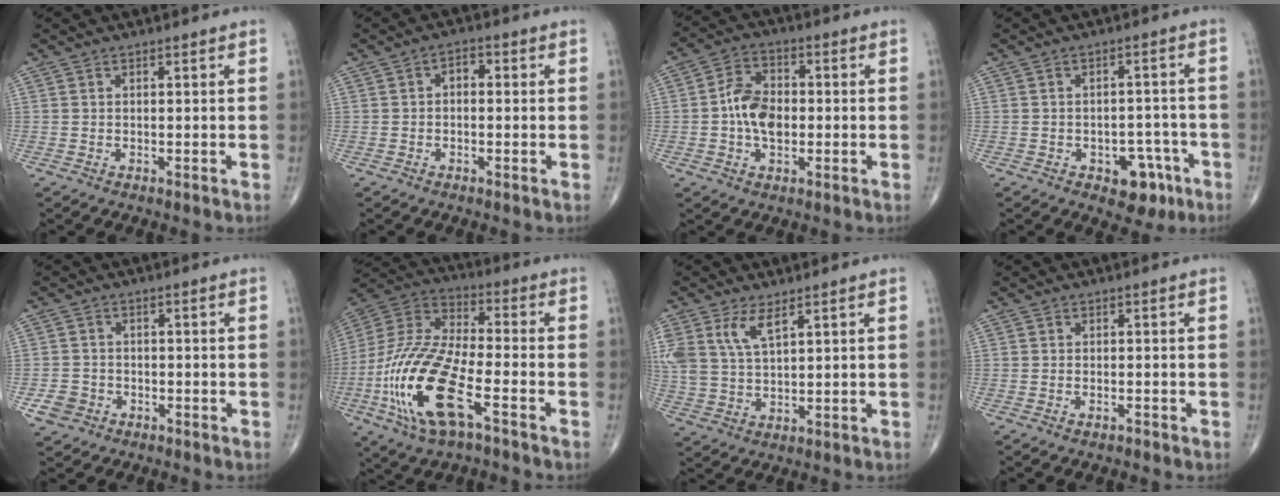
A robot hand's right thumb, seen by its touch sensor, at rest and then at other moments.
{"total": 2.6, "force": [0.0, 1.6, 2.0], "torque": [-0.013, 0.009, -0.010]}
{"total": 8.5, "force": [-0.7, 5.6, 6.4], "torque": [-0.102, 0.016, -0.020]}
{"total": 7.1, "force": [-3.6, 4.5, 4.1], "torque": [-0.019, 0.029, -0.041]}
{"total": 3.7, "force": [-1.8, 3.2, 0.9], "torque": [-0.007, 0.013, -0.030]}
{"total": 21.4, "force": [-8.1, 7.8, 18.2], "torque": [-0.406, 0.019, -0.148]}
{"total": 7.2, "force": [3.7, 3.0, 5.3], "torque": [-0.117, -0.008, 0.083]}
{"total": 0.7, "force": [-0.6, 0.3, 0.3], "torque": [-0.008, 0.007, -0.008]}